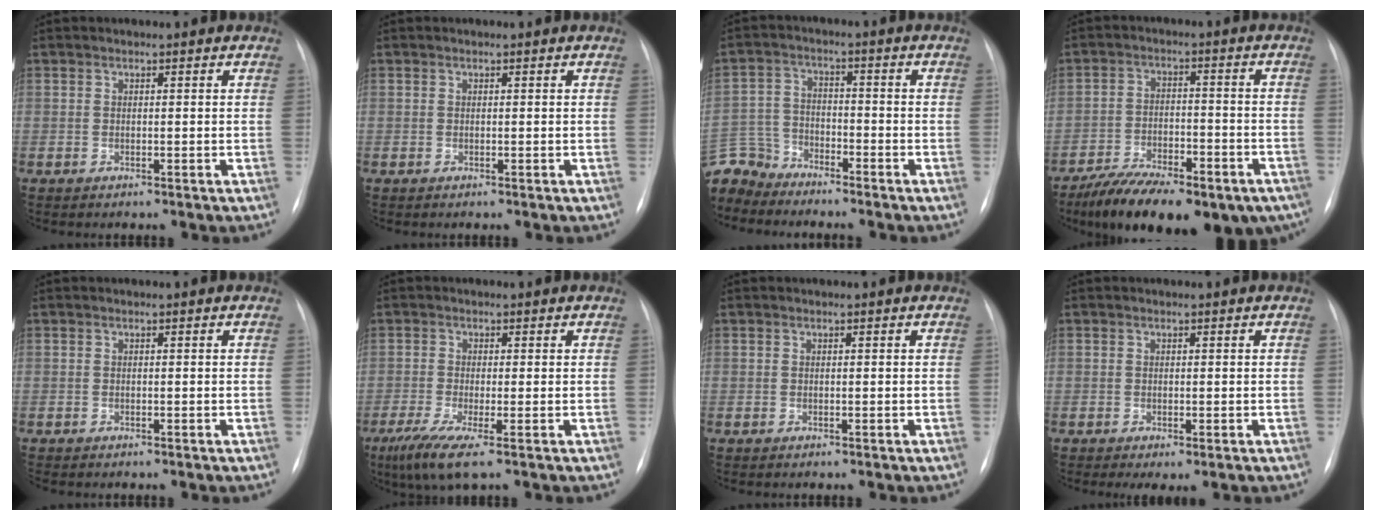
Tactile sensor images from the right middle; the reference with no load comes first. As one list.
[{"total": 0.0}, {"total": 8.5, "force": [-8.0, 2.9, 0.0], "torque": [-0.010, 0.011, -0.162]}, {"total": 20.2, "force": [-14.5, 7.9, 11.8], "torque": [-0.158, 0.007, -0.212]}, {"total": 0.6, "force": [-0.5, 0.2, 0.2], "torque": [-0.003, 0.000, -0.008]}, {"total": 5.5, "force": [-3.0, 0.4, 4.6], "torque": [-0.091, -0.020, -0.055]}, {"total": 0.0}, {"total": 1.7, "force": [-0.7, 0.6, 1.5], "torque": [-0.023, -0.005, -0.007]}]